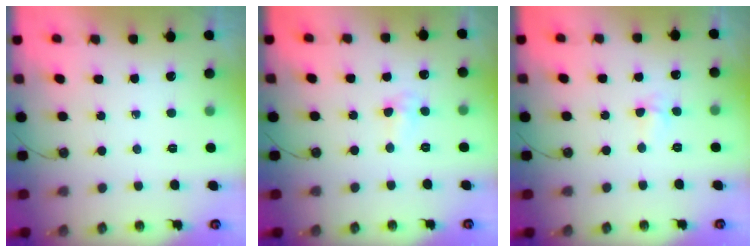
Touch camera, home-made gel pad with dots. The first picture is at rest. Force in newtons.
{"total": 3.4, "press": 3.4, "slide": 0.5}
{"total": 3.6, "press": 1.9, "slide": 3.0}